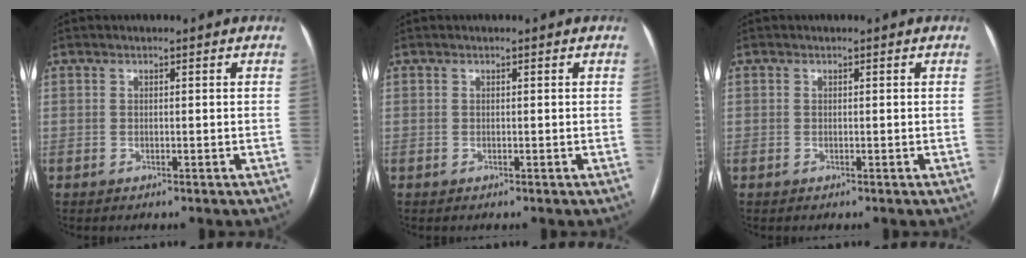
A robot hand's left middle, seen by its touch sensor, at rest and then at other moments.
{"total": 0.0}
{"total": 0.0}